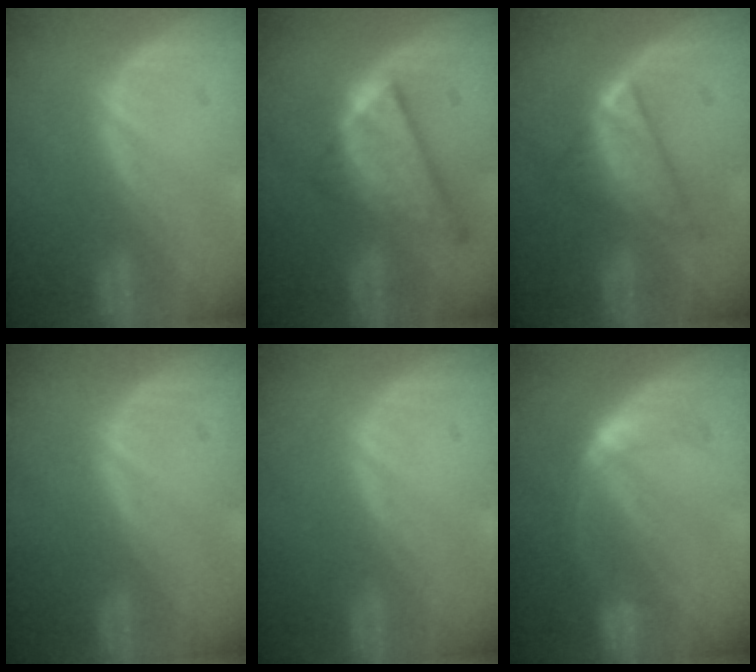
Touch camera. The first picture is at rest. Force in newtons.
{"total": 8.6, "press": 7.3, "slide": 4.5}
{"total": 5.8, "press": 5.8, "slide": 0.5}
{"total": 0.0}
{"total": 0.0}
{"total": 5.4, "press": 5.0, "slide": 2.2}